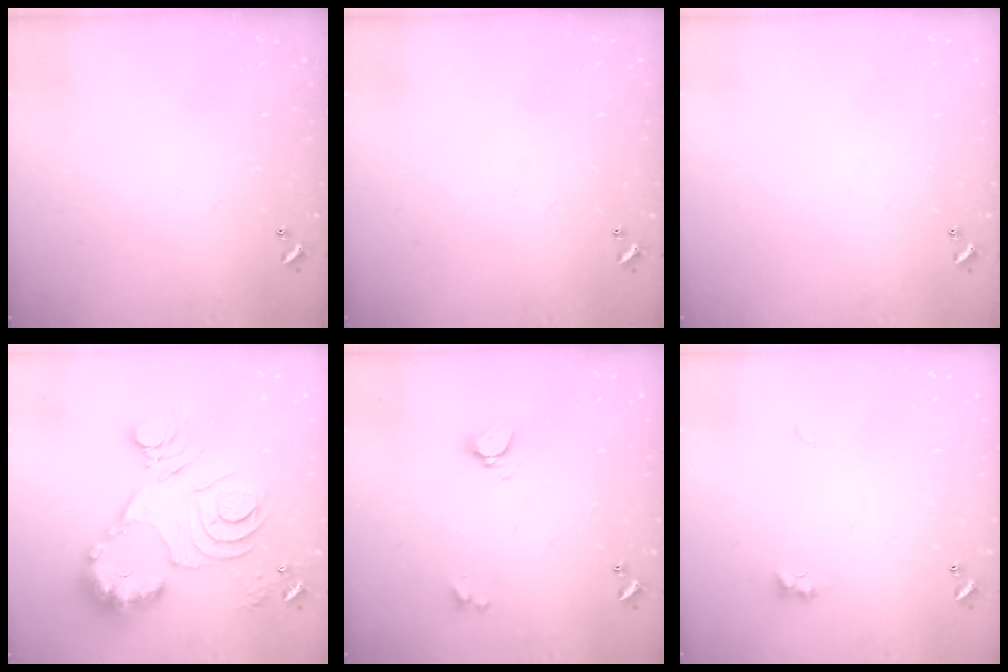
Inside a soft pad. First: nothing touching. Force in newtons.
{"total": 0.0}
{"total": 0.0}
{"total": 17.7, "press": 17.6, "slide": 1.4}
{"total": 4.4, "press": 4.4, "slide": 0.6}
{"total": 1.4, "press": 1.3, "slide": 0.5}